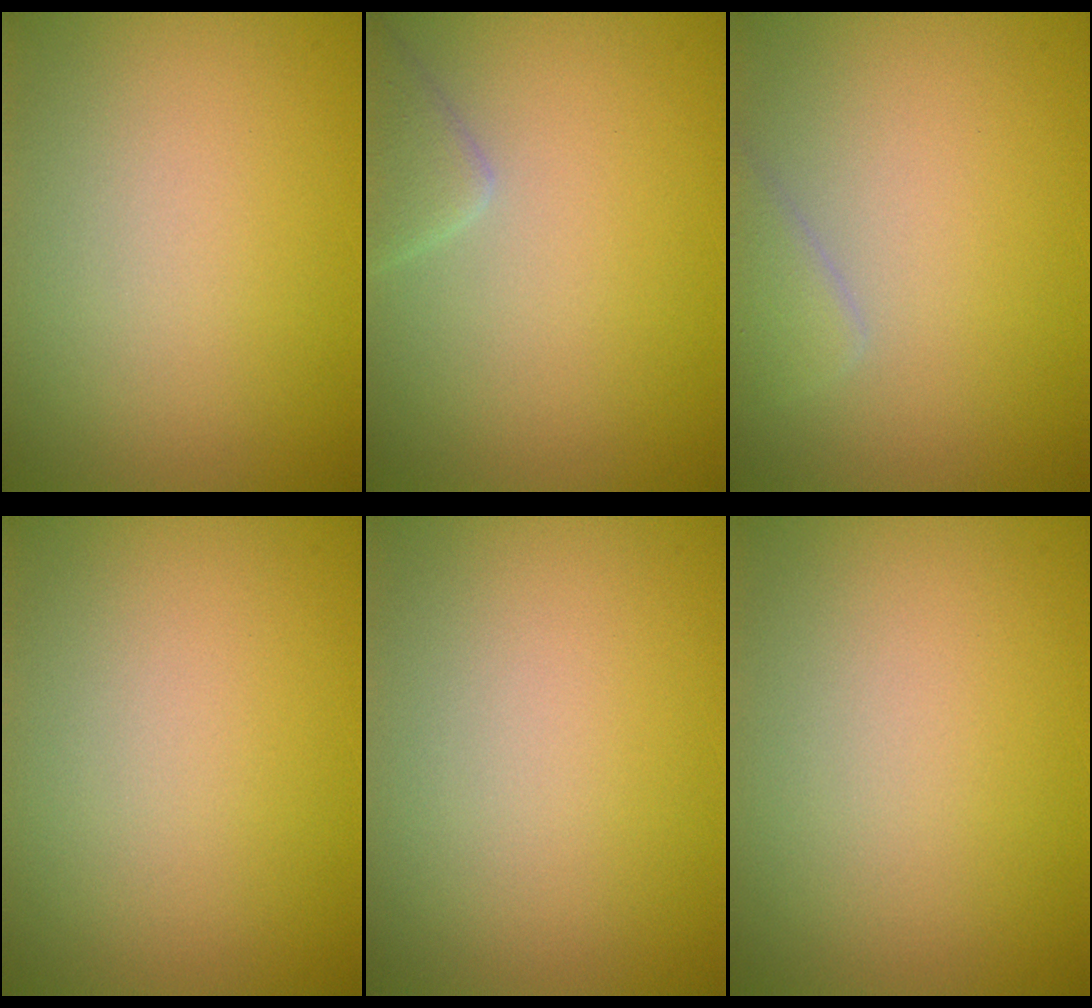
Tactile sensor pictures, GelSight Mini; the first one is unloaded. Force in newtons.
{"total": 1.9, "press": 1.9, "slide": 0.2}
{"total": 1.8, "press": 1.8, "slide": 0.1}
{"total": 0.0}
{"total": 0.0}
{"total": 0.0}